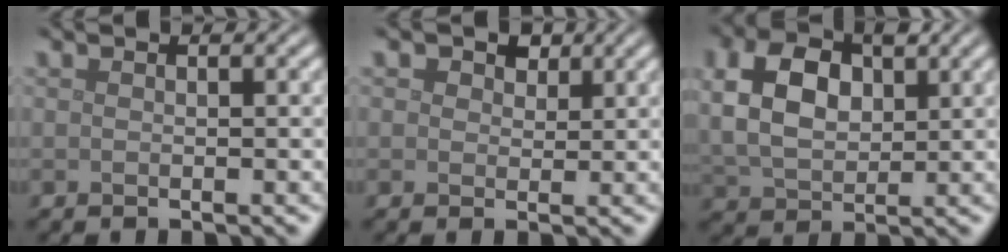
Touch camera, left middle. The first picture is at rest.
{"total": 2.5, "force": [1.4, 1.7, 1.2], "torque": [-0.018, -0.001, 0.011]}
{"total": 6.7, "force": [2.0, 4.5, 4.6], "torque": [-0.107, 0.009, 0.036]}